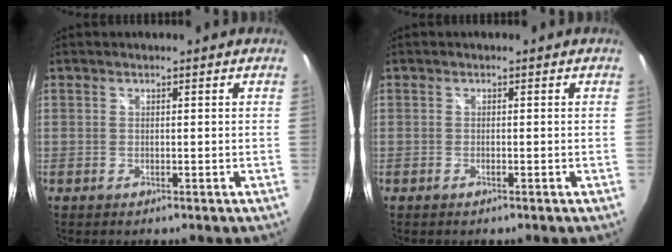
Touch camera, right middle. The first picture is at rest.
{"total": 1.0, "force": [-0.6, -0.1, 0.8], "torque": [-0.010, 0.000, -0.012]}